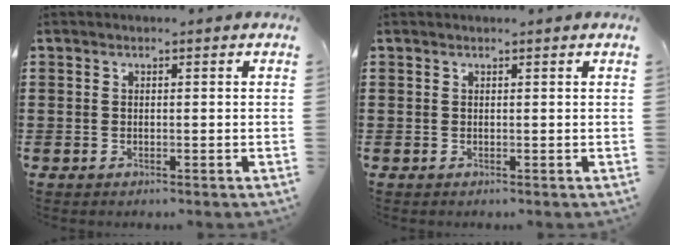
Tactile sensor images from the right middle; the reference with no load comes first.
{"total": 0.0}